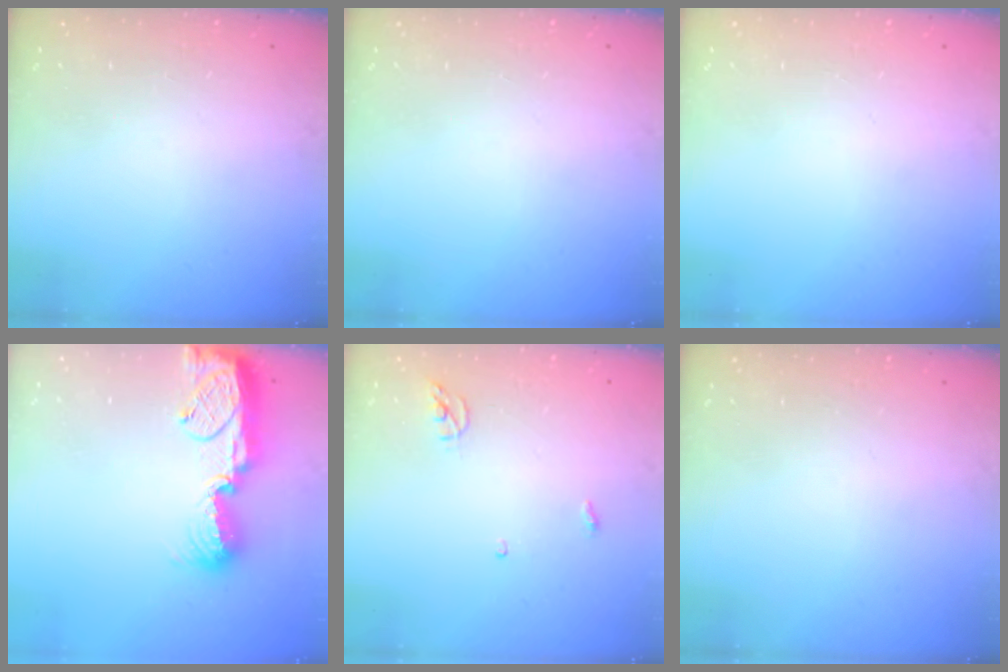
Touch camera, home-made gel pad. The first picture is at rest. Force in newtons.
{"total": 0.0}
{"total": 0.0}
{"total": 13.6, "press": 13.4, "slide": 2.3}
{"total": 3.6, "press": 3.6, "slide": 0.3}
{"total": 0.0}